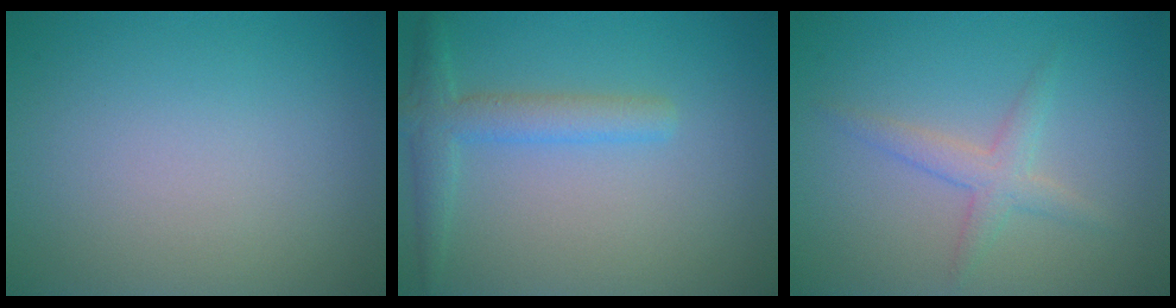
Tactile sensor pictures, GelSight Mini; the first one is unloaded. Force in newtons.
{"total": 3.0, "press": 3.0, "slide": 0.1}
{"total": 2.2, "press": 2.2, "slide": 0.1}